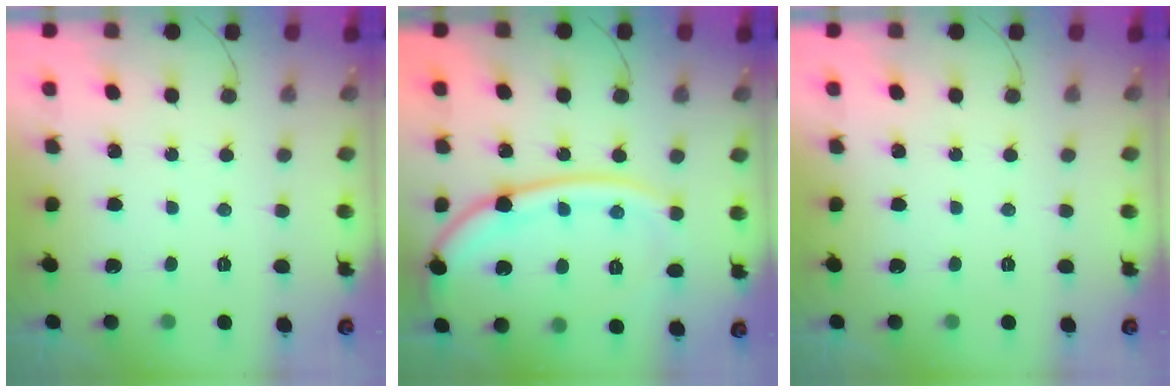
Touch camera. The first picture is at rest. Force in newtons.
{"total": 17.1, "press": 17.0, "slide": 2.0}
{"total": 0.0}